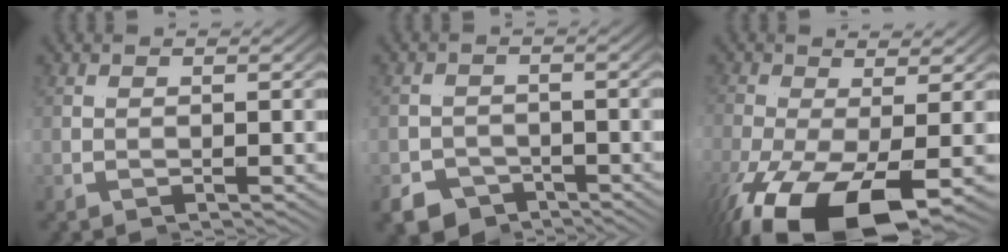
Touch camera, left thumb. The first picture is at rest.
{"total": 4.3, "force": [-2.0, 3.6, 1.1], "torque": [-0.028, -0.025, -0.031]}
{"total": 8.3, "force": [-5.1, 2.3, 6.1], "torque": [-0.118, -0.029, -0.069]}